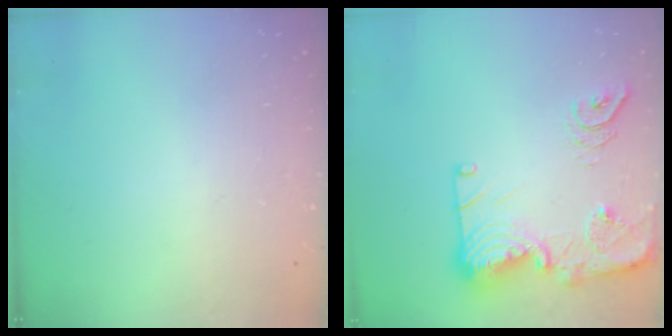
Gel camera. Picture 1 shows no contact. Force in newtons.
{"total": 21.3, "press": 21.2, "slide": 1.9}